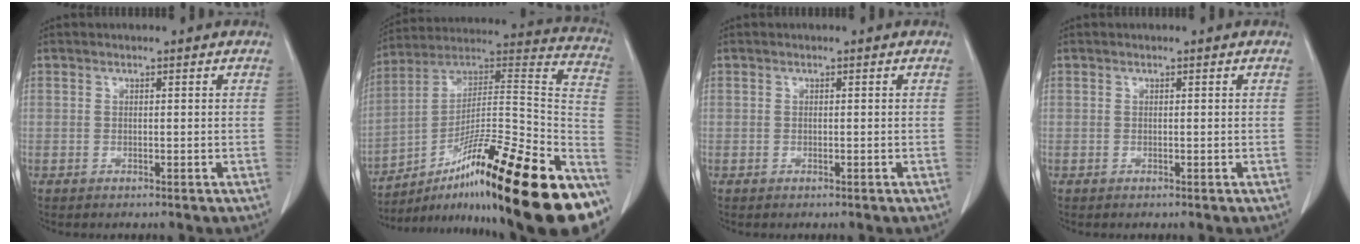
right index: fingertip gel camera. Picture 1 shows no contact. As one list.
[{"total": 33.7, "force": [-20.4, 4.5, 26.5], "torque": [-0.290, 0.012, -0.317]}, {"total": 0.0}, {"total": 0.0}]